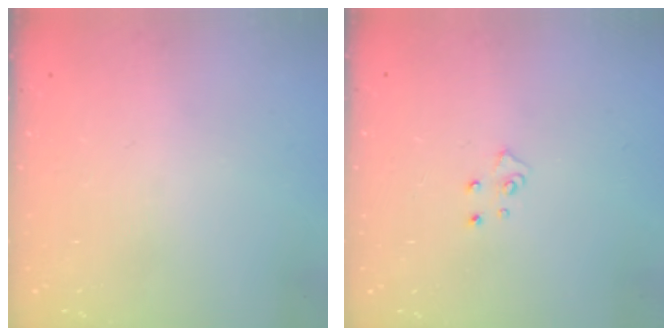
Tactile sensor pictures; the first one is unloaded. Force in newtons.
{"total": 5.1, "press": 5.1, "slide": 0.4}